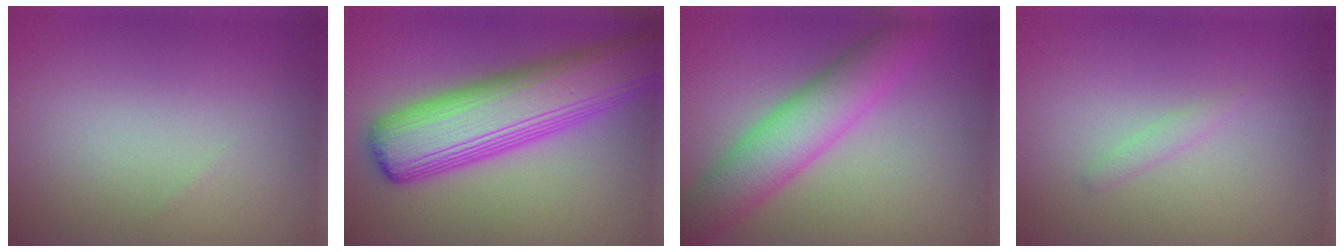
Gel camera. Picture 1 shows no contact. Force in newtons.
{"total": 10.5, "press": 10.5, "slide": 0.2}
{"total": 6.3, "press": 6.3, "slide": 0.1}
{"total": 0.9, "press": 0.9, "slide": 0.0}